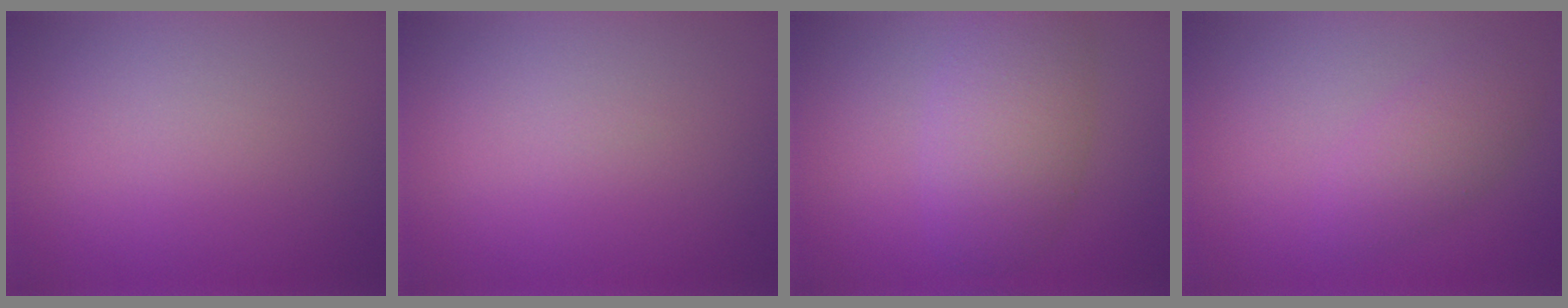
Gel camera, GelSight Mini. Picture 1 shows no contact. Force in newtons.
{"total": 0.0}
{"total": 5.0, "press": 5.0, "slide": 0.2}
{"total": 2.7, "press": 2.7, "slide": 0.1}